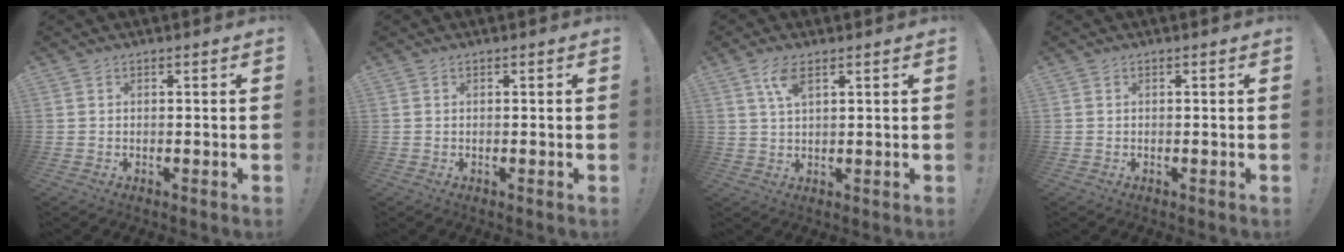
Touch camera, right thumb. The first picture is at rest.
{"total": 0.0}
{"total": 5.3, "force": [2.8, 1.8, 4.2], "torque": [-0.088, 0.001, 0.049]}
{"total": 0.0}